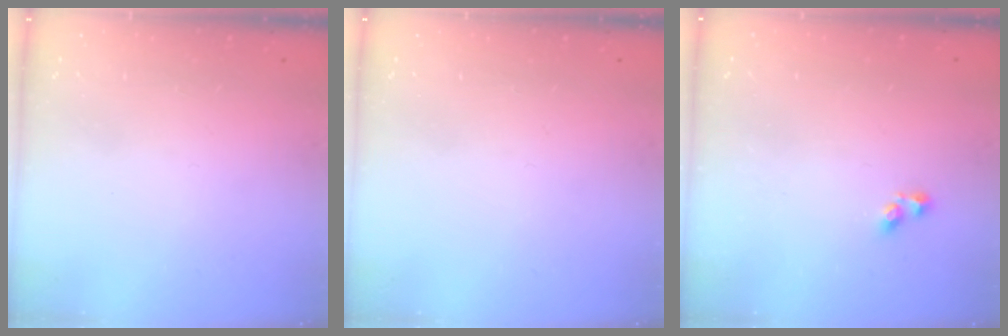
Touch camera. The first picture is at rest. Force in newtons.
{"total": 0.0}
{"total": 1.6, "press": 1.5, "slide": 0.3}